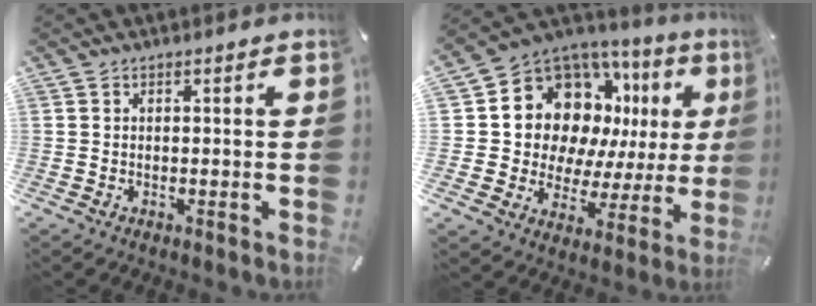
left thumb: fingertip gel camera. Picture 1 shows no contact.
{"total": 14.9, "force": [7.0, 11.2, 6.9], "torque": [-0.124, -0.065, 0.144]}